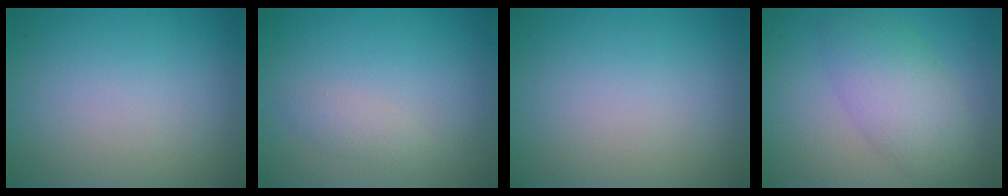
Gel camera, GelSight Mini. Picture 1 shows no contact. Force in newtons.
{"total": 1.2, "press": 1.2, "slide": 0.0}
{"total": 0.0}
{"total": 5.1, "press": 5.1, "slide": 0.2}